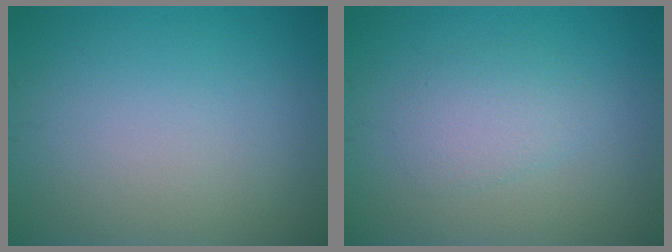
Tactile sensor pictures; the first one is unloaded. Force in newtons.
{"total": 2.2, "press": 2.2, "slide": 0.1}